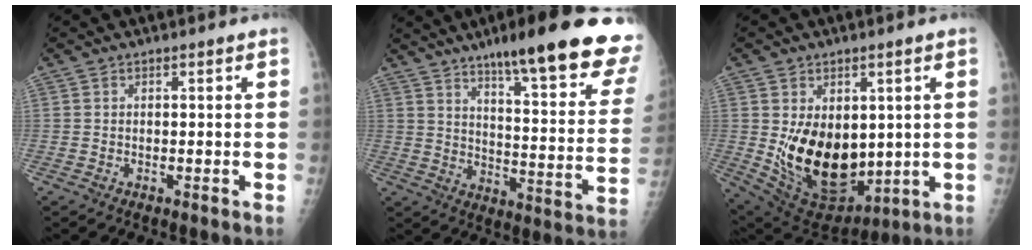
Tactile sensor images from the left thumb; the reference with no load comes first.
{"total": 25.5, "force": [17.5, 4.0, 18.2], "torque": [-0.224, -0.072, 0.237]}
{"total": 17.2, "force": [0.6, 11.4, 12.9], "torque": [-0.166, -0.034, 0.044]}